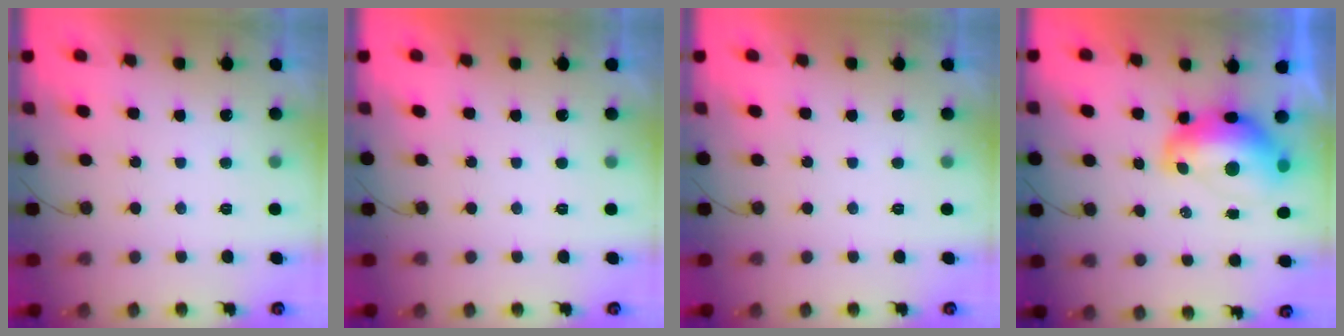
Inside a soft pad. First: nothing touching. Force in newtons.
{"total": 0.0}
{"total": 0.0}
{"total": 12.6, "press": 12.6, "slide": 1.0}